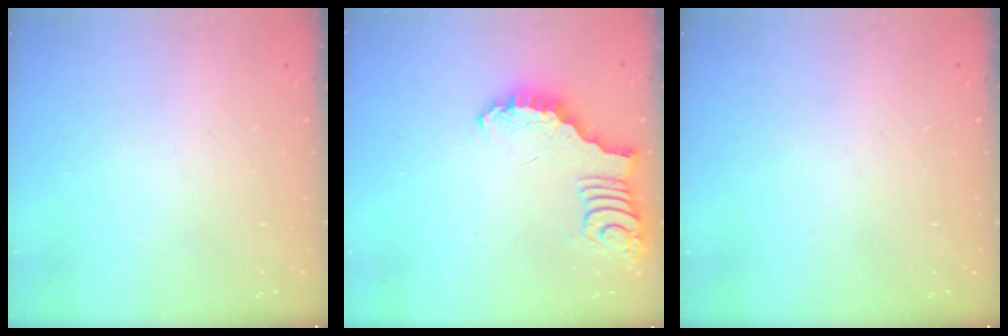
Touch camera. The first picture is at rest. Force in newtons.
{"total": 3.3, "press": 3.3, "slide": 0.4}
{"total": 0.0}